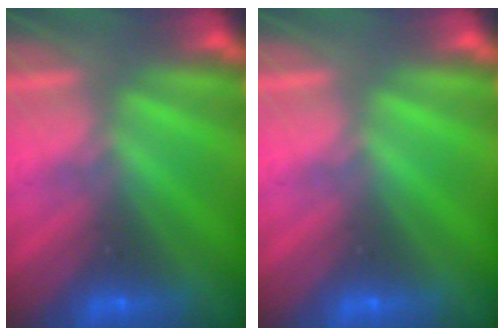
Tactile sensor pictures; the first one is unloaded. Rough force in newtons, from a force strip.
{"total": 0.0}